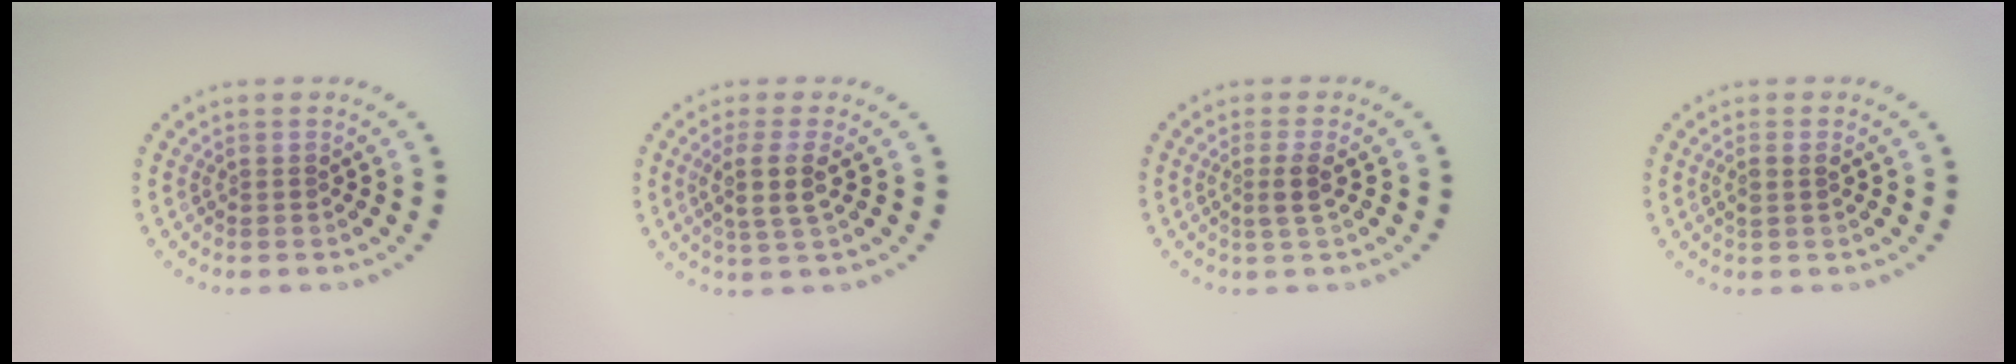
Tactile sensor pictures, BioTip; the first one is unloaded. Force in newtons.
{"total": 2.8, "press": 2.5, "slide": 1.4}
{"total": 1.8, "press": 1.4, "slide": 1.1}
{"total": 1.2, "press": 1.1, "slide": 0.4}